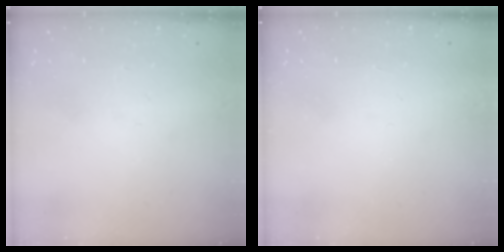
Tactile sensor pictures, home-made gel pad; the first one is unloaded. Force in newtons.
{"total": 1.7, "press": 1.7, "slide": 0.1}